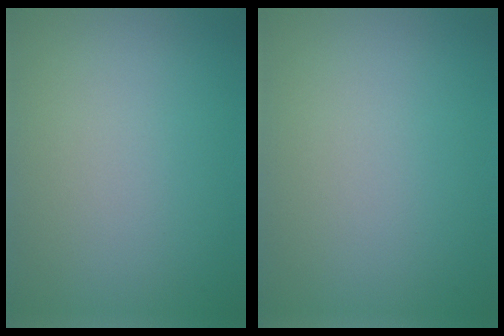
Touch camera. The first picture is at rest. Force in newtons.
{"total": 0.0}